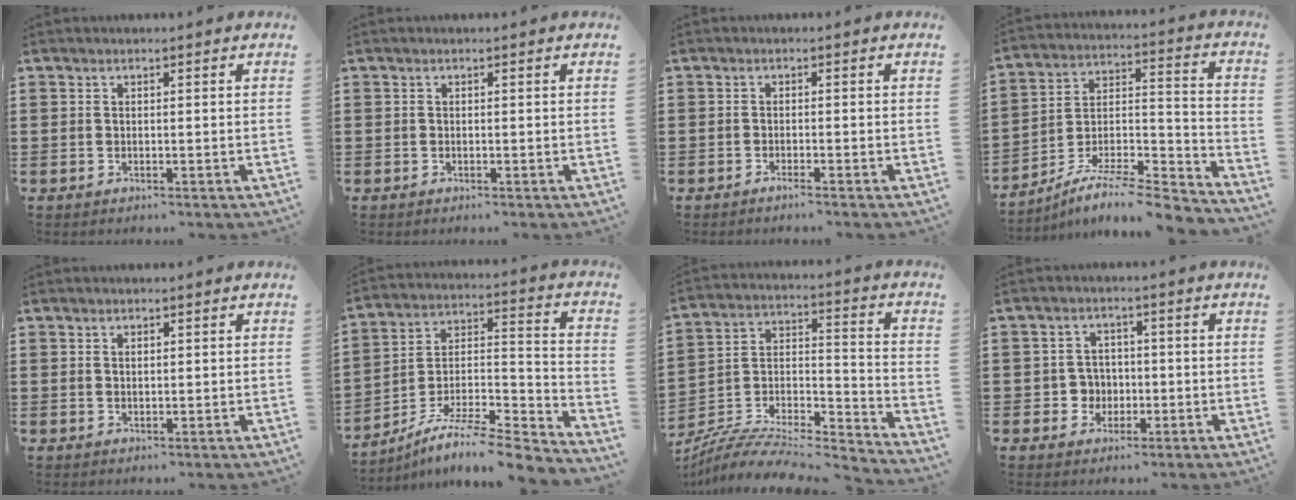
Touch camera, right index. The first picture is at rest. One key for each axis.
{"total": 0.0}
{"total": 1.1, "fx": -0.9, "fy": -0.2, "fz": 0.5, "tx": -0.010, "ty": -0.004, "tz": -0.017}
{"total": 7.0, "fx": -6.2, "fy": 1.0, "fz": 3.0, "tx": -0.047, "ty": 0.002, "tz": -0.124}
{"total": 0.7, "fx": 0.4, "fy": 0.3, "fz": 0.4, "tx": -0.009, "ty": 0.002, "tz": 0.008}
{"total": 7.4, "fx": -6.3, "fy": 1.2, "fz": 3.8, "tx": -0.061, "ty": 0.003, "tz": -0.125}
{"total": 6.8, "fx": -6.2, "fy": 1.7, "fz": 2.2, "tx": -0.041, "ty": -0.006, "tz": -0.122}
{"total": 3.8, "fx": -1.0, "fy": 3.5, "fz": 1.1, "tx": -0.033, "ty": 0.006, "tz": -0.022}